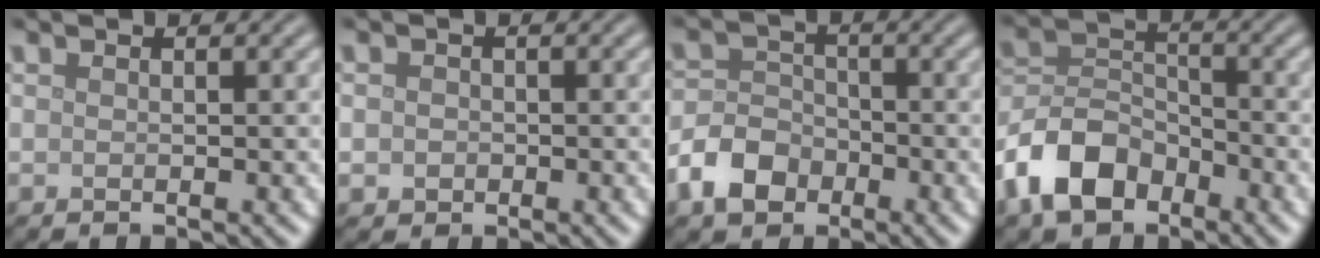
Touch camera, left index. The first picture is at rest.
{"total": 1.2, "force": [-0.2, 1.1, 0.4], "torque": [-0.001, -0.006, -0.003]}
{"total": 4.5, "force": [-2.4, 3.2, 2.0], "torque": [-0.042, 0.001, -0.052]}
{"total": 7.1, "force": [-4.3, 4.3, 3.6], "torque": [-0.068, 0.004, -0.097]}